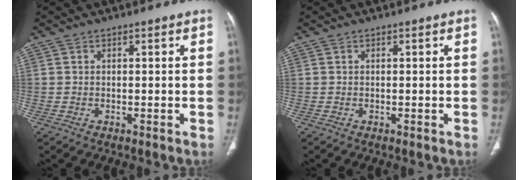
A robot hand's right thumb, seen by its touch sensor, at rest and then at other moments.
{"total": 0.0}